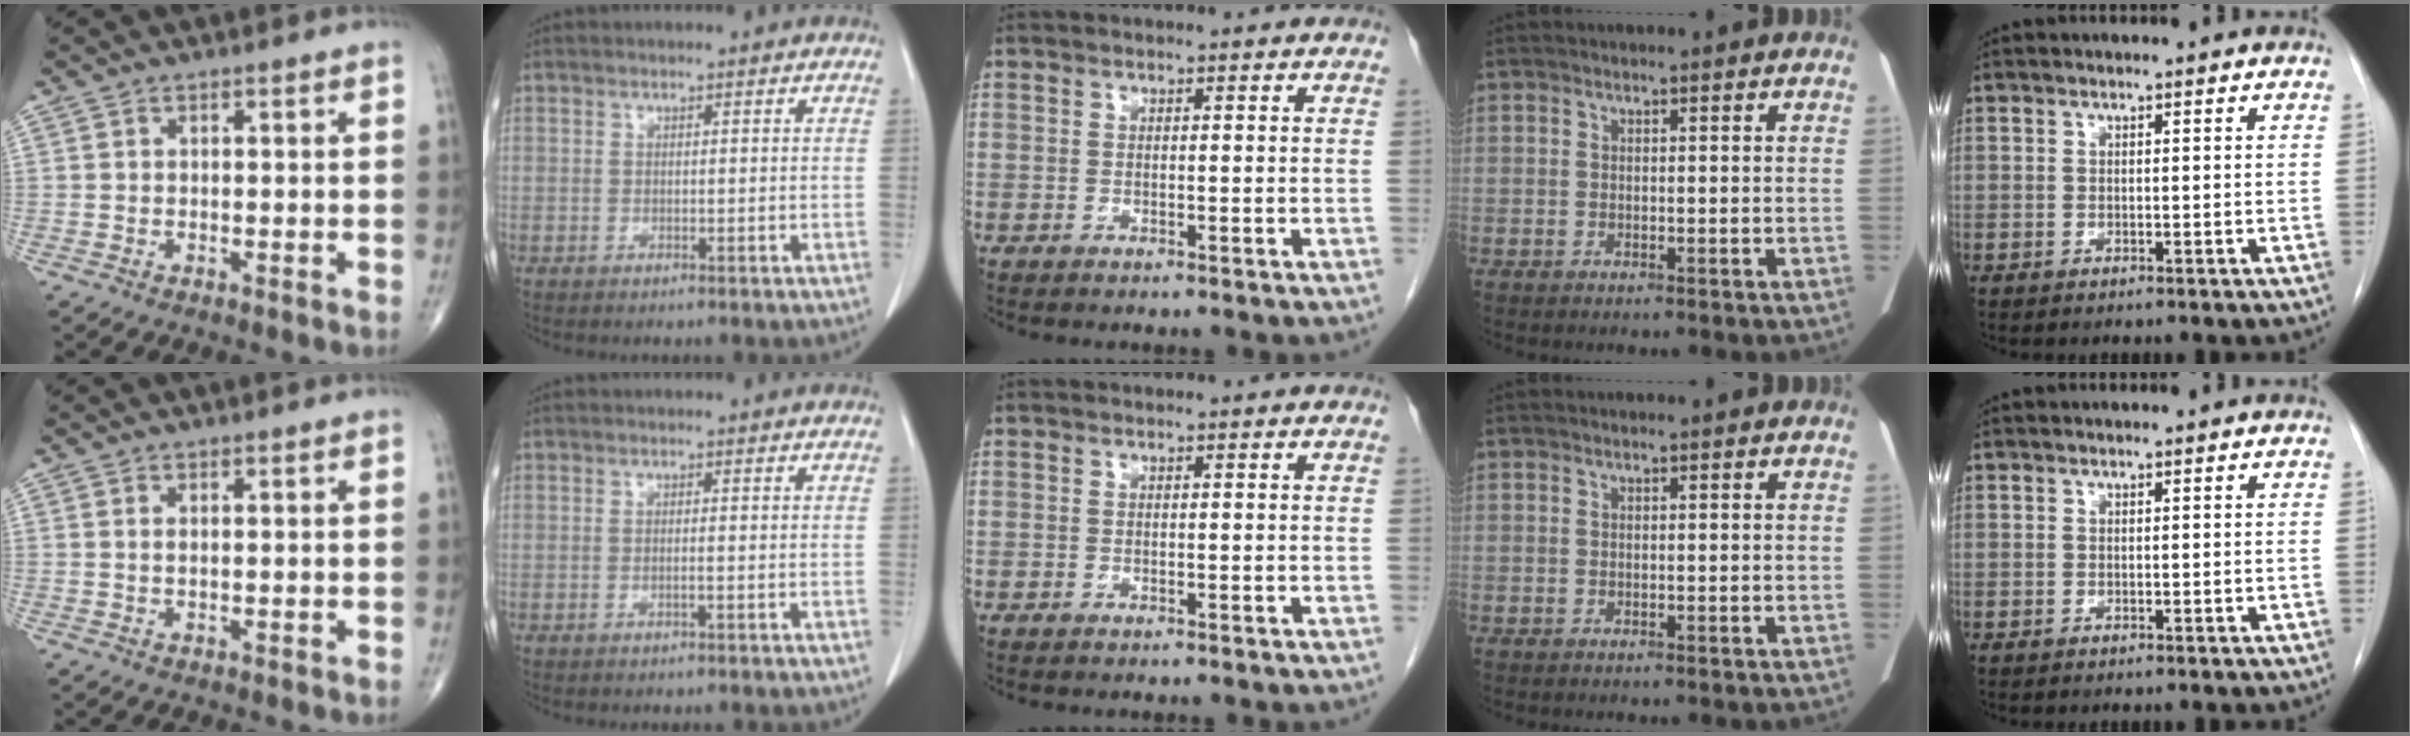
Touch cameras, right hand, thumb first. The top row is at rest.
{"thumb": {"total": 0.8, "force": [0.3, 0.3, 0.7], "torque": [-0.018, 0.001, 0.007]}, "index": {"total": 0.8, "force": [-0.2, -0.1, 0.7], "torque": [-0.015, -0.001, -0.003]}}